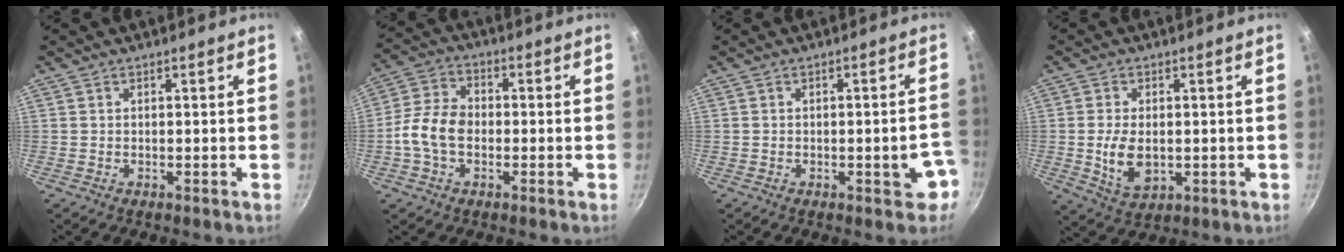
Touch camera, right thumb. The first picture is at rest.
{"total": 8.8, "force": [-1.6, 6.2, 6.0], "torque": [-0.103, 0.029, -0.045]}
{"total": 5.5, "force": [-2.1, 2.2, 4.6], "torque": [-0.030, 0.025, -0.023]}
{"total": 7.7, "force": [-0.5, 4.7, 6.1], "torque": [-0.108, -0.007, 0.001]}